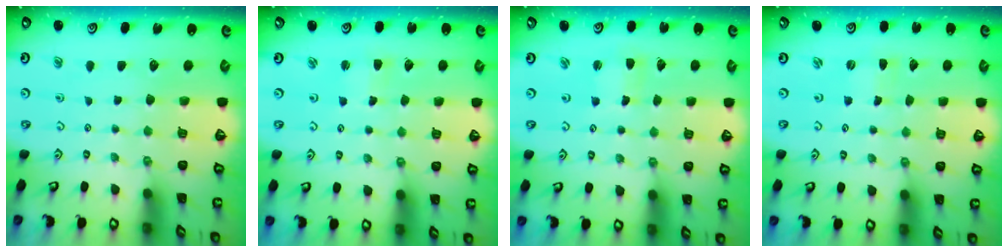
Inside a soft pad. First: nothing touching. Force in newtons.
{"total": 2.5, "press": 2.5, "slide": 0.2}
{"total": 1.7, "press": 1.7, "slide": 0.3}
{"total": 0.0}